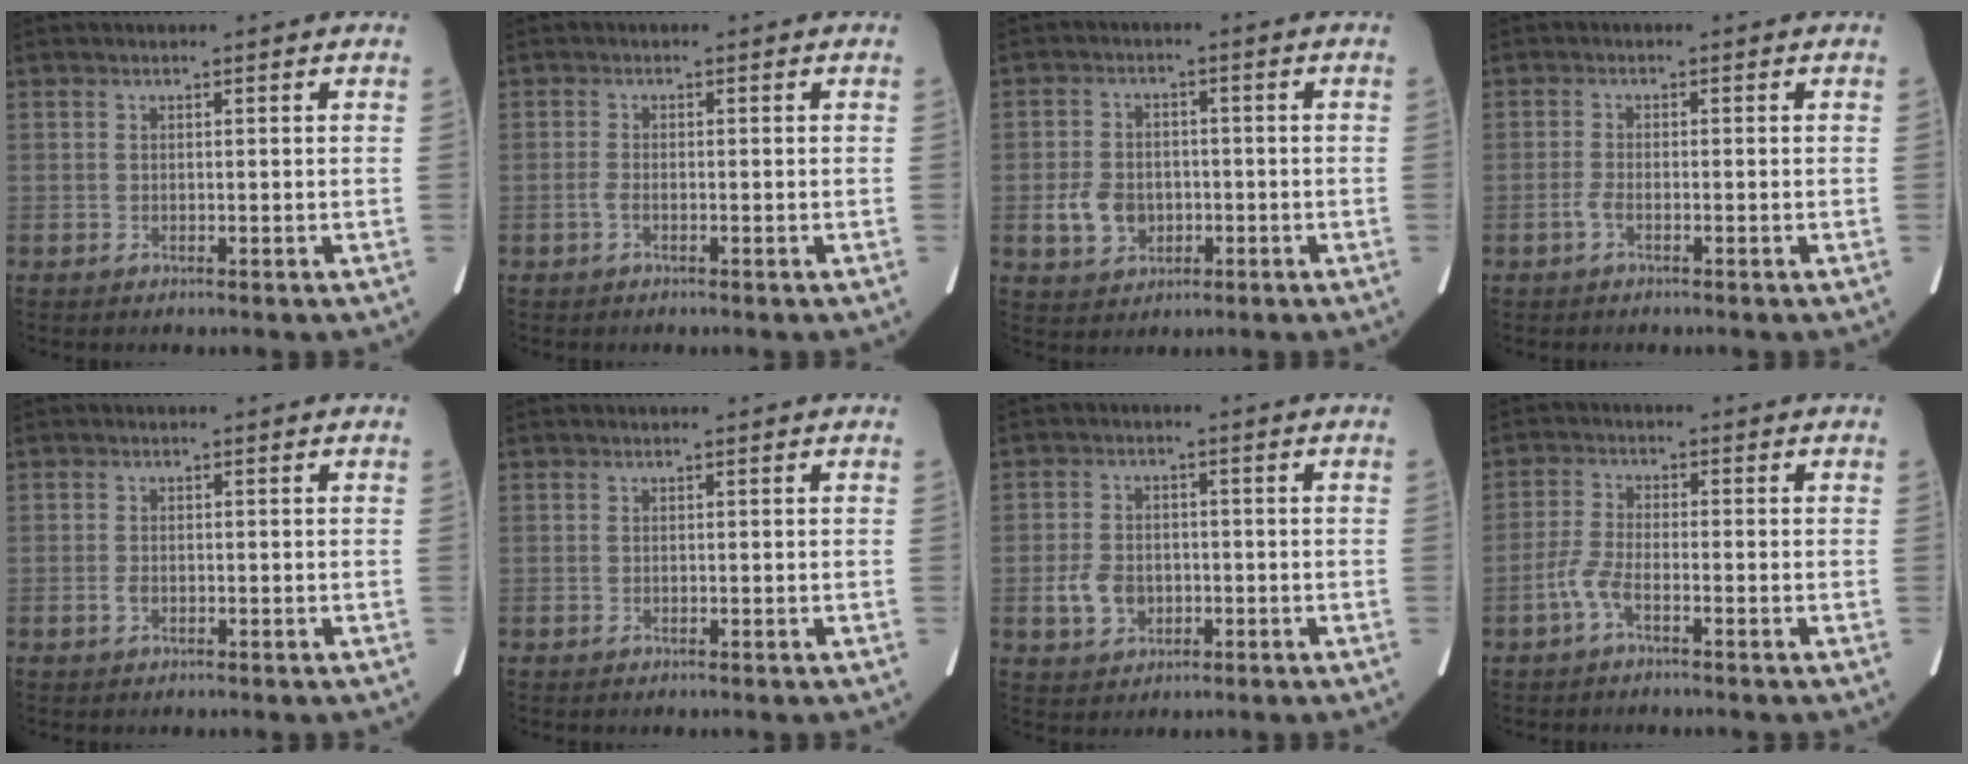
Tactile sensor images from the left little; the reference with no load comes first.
{"total": 1.0, "force": [-0.4, 0.4, 0.8], "torque": [-0.019, 0.000, -0.009]}
{"total": 5.7, "force": [-1.3, 4.7, 2.9], "torque": [-0.062, 0.008, -0.011]}
{"total": 1.2, "force": [-0.7, 0.3, 1.0], "torque": [-0.025, -0.001, -0.016]}
{"total": 0.9, "force": [-0.4, 0.6, 0.7], "torque": [-0.016, 0.000, -0.004]}
{"total": 0.0}
{"total": 5.1, "force": [-1.3, 4.1, 2.7], "torque": [-0.060, 0.008, -0.012]}
{"total": 3.3, "force": [-1.9, 0.8, 2.6], "torque": [-0.061, 0.000, -0.043]}